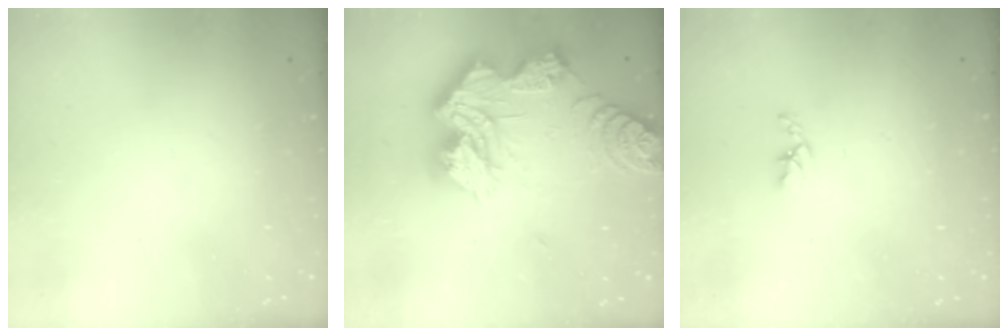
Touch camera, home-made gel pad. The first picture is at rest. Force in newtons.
{"total": 22.4, "press": 22.3, "slide": 1.9}
{"total": 3.3, "press": 3.2, "slide": 0.5}